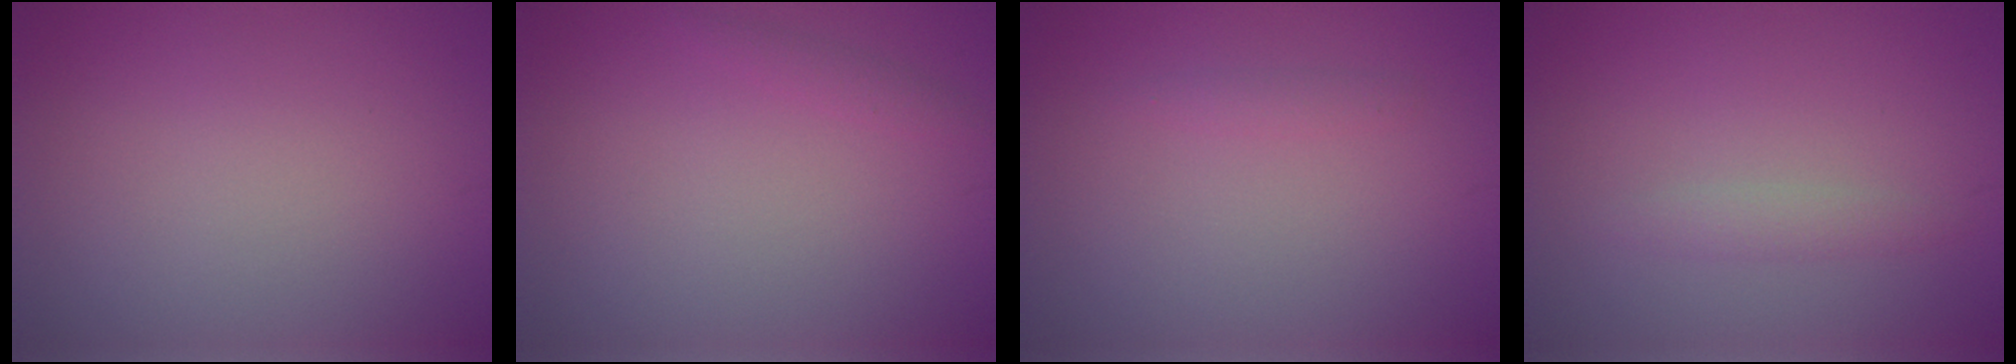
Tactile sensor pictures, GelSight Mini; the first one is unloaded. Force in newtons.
{"total": 0.8, "press": 0.8, "slide": 0.2}
{"total": 0.8, "press": 0.8, "slide": 0.1}
{"total": 1.2, "press": 1.2, "slide": 0.1}